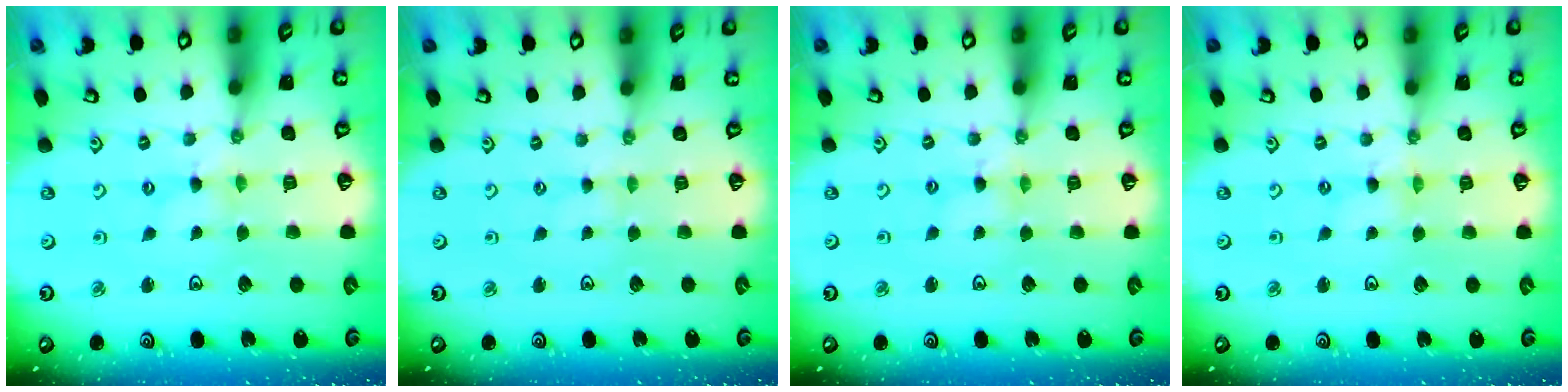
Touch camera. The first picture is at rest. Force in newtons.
{"total": 0.0}
{"total": 2.2, "press": 2.2, "slide": 0.3}
{"total": 0.0}